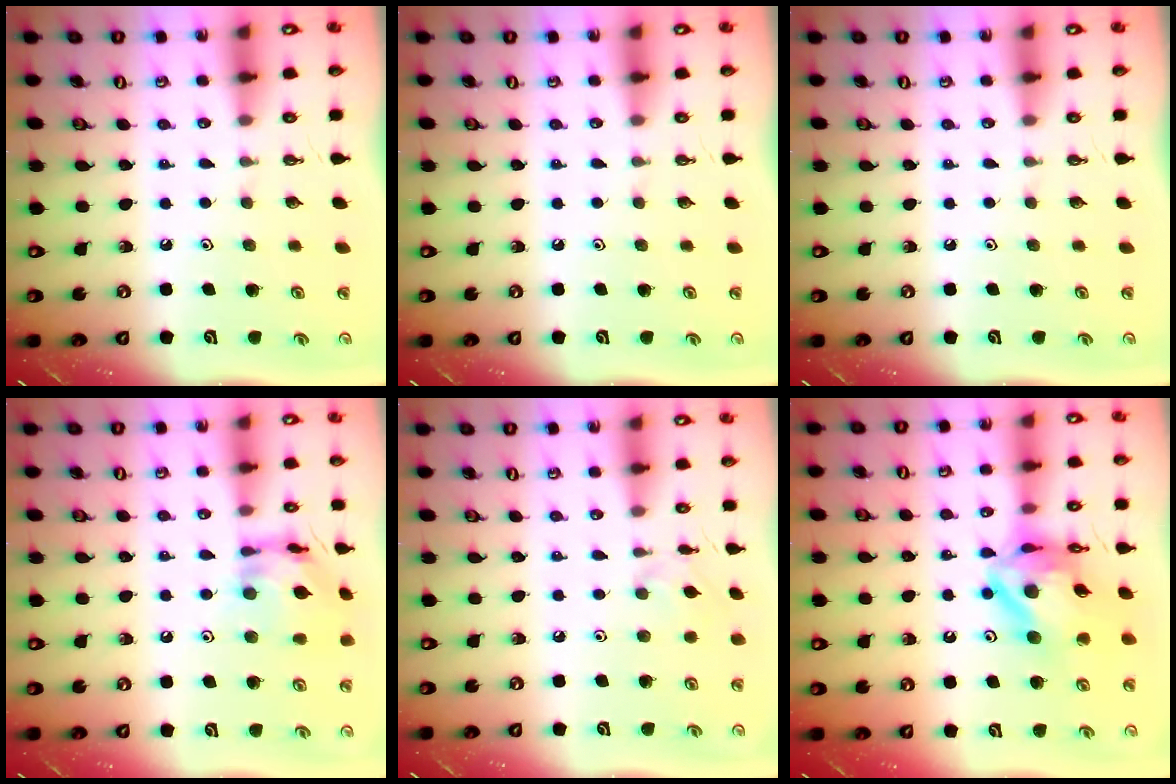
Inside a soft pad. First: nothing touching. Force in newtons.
{"total": 0.0}
{"total": 0.0}
{"total": 13.9, "press": 13.8, "slide": 1.2}
{"total": 3.8, "press": 3.7, "slide": 0.7}
{"total": 14.7, "press": 14.6, "slide": 1.8}